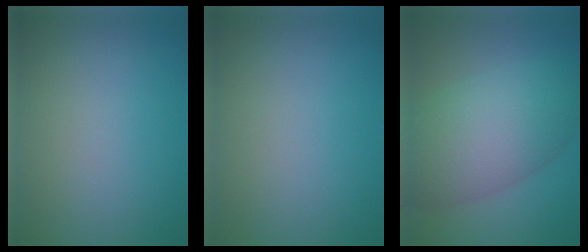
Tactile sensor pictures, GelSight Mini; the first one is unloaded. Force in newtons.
{"total": 0.0}
{"total": 9.0, "press": 9.0, "slide": 0.4}